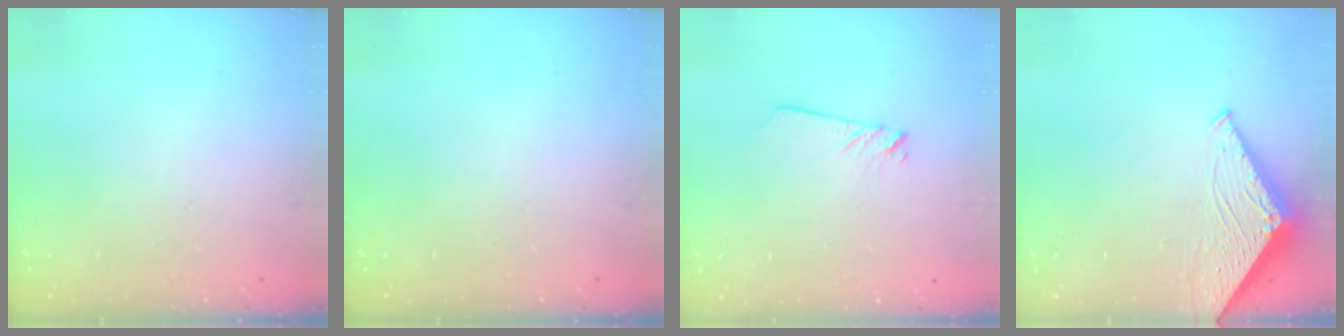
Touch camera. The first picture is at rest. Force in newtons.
{"total": 0.0}
{"total": 1.7, "press": 1.7, "slide": 0.1}
{"total": 4.4, "press": 4.4, "slide": 0.3}